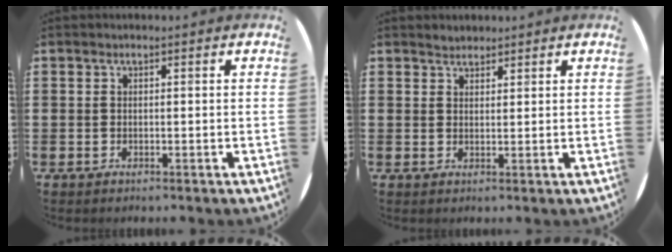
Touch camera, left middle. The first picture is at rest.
{"total": 1.7, "force": [1.6, 0.5, -0.1], "torque": [0.000, 0.004, 0.031]}